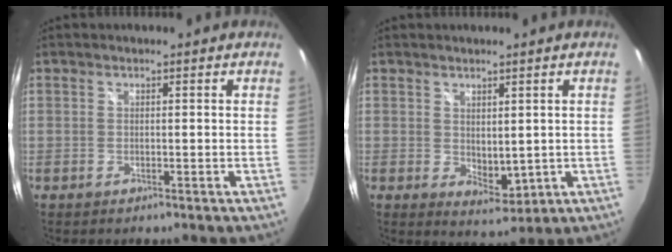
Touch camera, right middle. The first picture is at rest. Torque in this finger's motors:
{"motor_torque": [0.11, -1.95, 0.03, 0.00]}